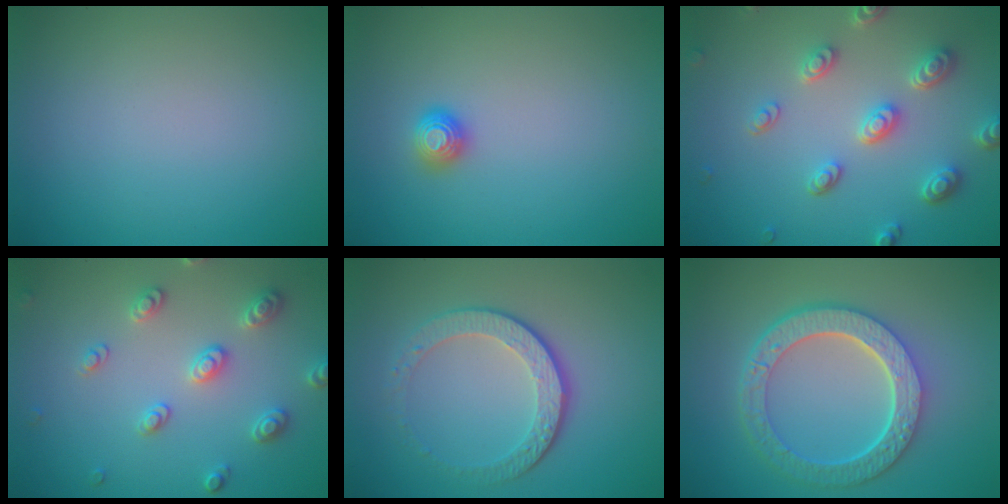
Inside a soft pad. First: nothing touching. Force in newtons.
{"total": 1.1, "press": 1.1, "slide": 0.2}
{"total": 4.6, "press": 3.6, "slide": 2.9}
{"total": 3.2, "press": 3.0, "slide": 0.9}
{"total": 4.3, "press": 3.1, "slide": 3.0}
{"total": 6.7, "press": 5.1, "slide": 4.4}